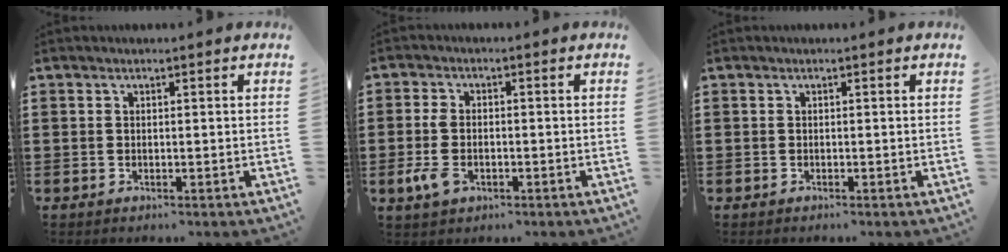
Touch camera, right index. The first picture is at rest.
{"total": 4.3, "force": [-1.4, 2.6, 3.2], "torque": [-0.094, -0.007, -0.034]}
{"total": 0.0}